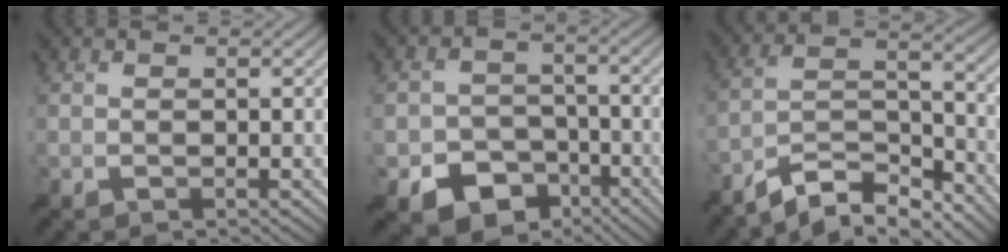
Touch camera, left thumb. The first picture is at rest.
{"total": 8.8, "force": [-5.3, 6.2, 3.2], "torque": [-0.057, -0.017, -0.090]}
{"total": 9.3, "force": [-7.9, 2.2, 4.3], "torque": [-0.077, 0.010, -0.153]}